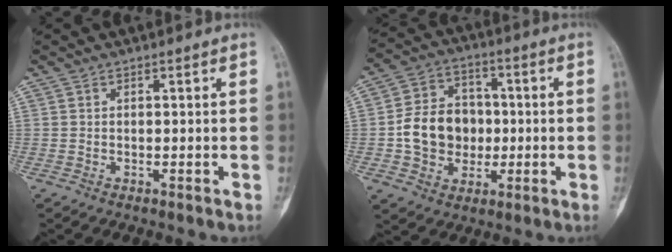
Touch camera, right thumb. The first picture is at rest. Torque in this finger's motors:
{"motor_torque": [1.30, 1.34, 0.34, -0.57, 0.08]}